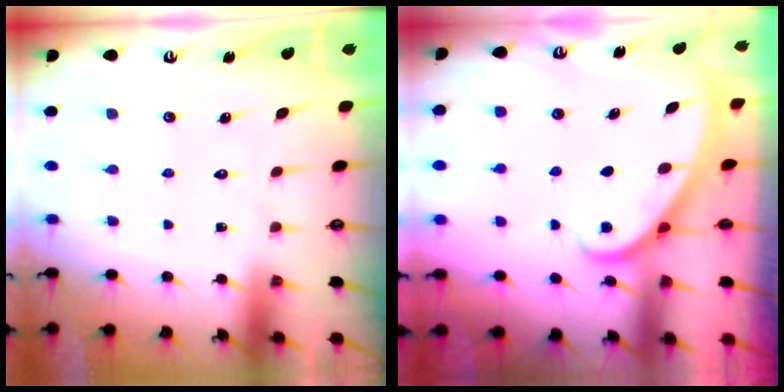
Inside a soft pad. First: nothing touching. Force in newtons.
{"total": 2.2, "press": 2.2, "slide": 0.1}